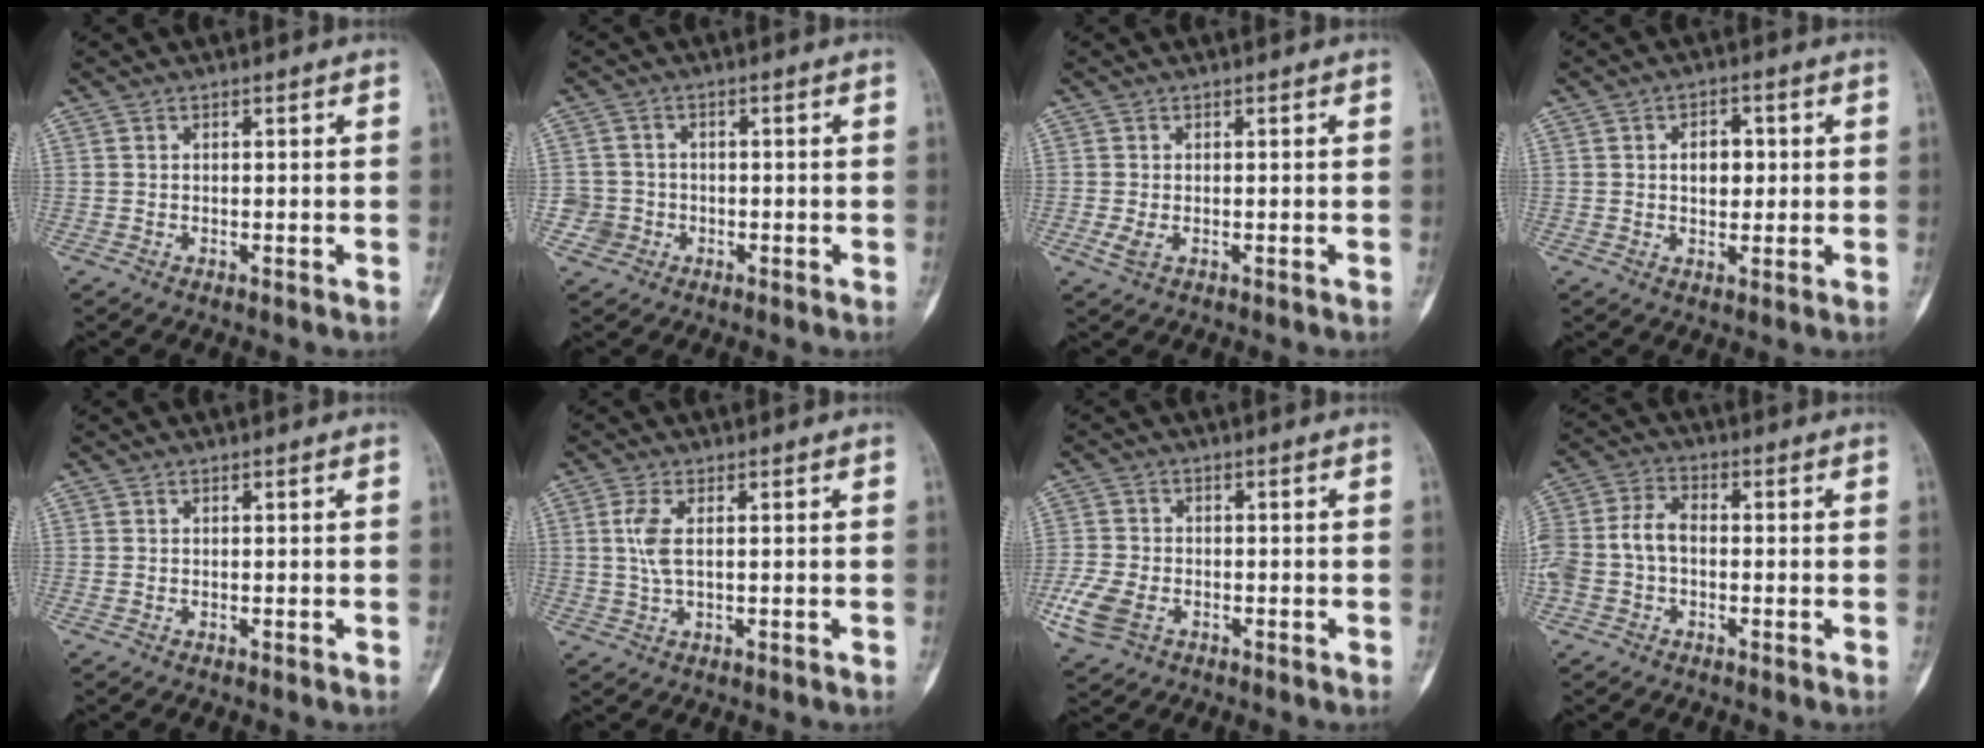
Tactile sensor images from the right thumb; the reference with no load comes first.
{"total": 3.5, "force": [-1.1, 3.3, -0.2], "torque": [0.023, 0.013, -0.024]}
{"total": 1.6, "force": [-0.5, 0.8, 1.3], "torque": [-0.035, -0.005, -0.011]}
{"total": 5.2, "force": [0.7, 3.4, 3.8], "torque": [-0.039, 0.003, 0.010]}
{"total": 0.0}
{"total": 4.2, "force": [0.6, 1.3, 3.9], "torque": [-0.105, 0.002, 0.012]}
{"total": 7.0, "force": [-2.9, 4.6, 4.4], "torque": [-0.105, 0.005, -0.055]}
{"total": 9.7, "force": [-1.3, 6.8, 6.8], "torque": [-0.148, 0.030, -0.033]}